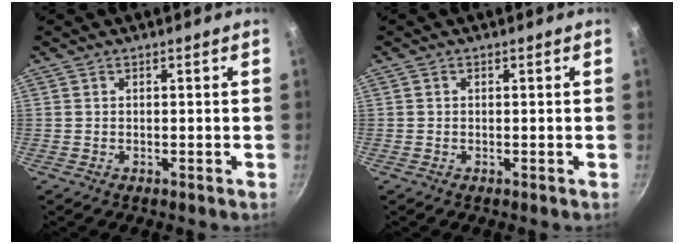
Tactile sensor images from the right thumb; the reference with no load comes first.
{"total": 0.0}